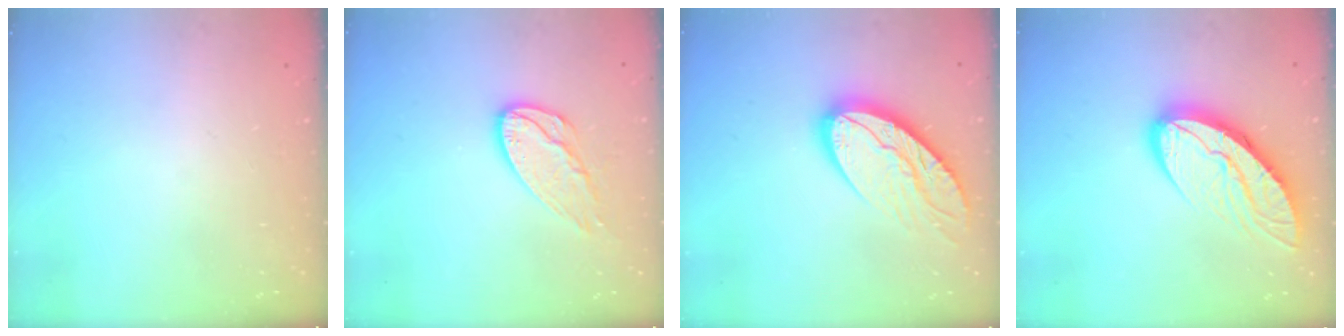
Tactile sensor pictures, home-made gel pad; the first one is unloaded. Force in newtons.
{"total": 11.0, "press": 11.0, "slide": 0.6}
{"total": 16.6, "press": 16.6, "slide": 1.2}
{"total": 13.0, "press": 13.0, "slide": 1.1}